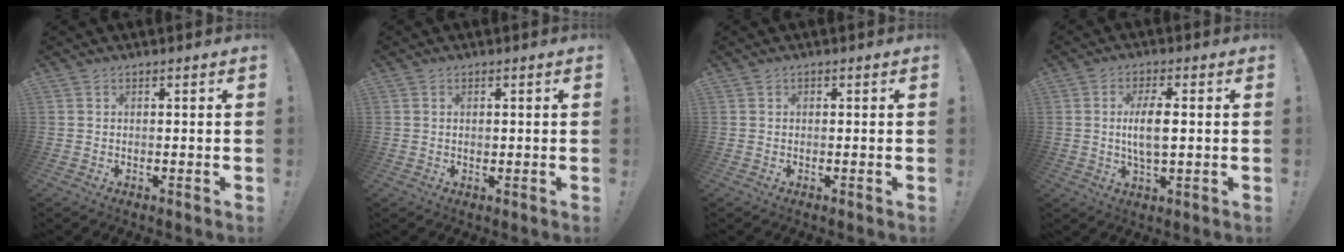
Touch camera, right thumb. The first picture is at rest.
{"total": 0.8, "force": [0.1, 0.5, 0.6], "torque": [-0.009, 0.000, 0.001]}
{"total": 0.5, "force": [-0.2, 0.4, 0.1], "torque": [-0.005, 0.003, -0.004]}
{"total": 7.9, "force": [0.3, 2.8, 7.4], "torque": [-0.142, -0.005, -0.002]}